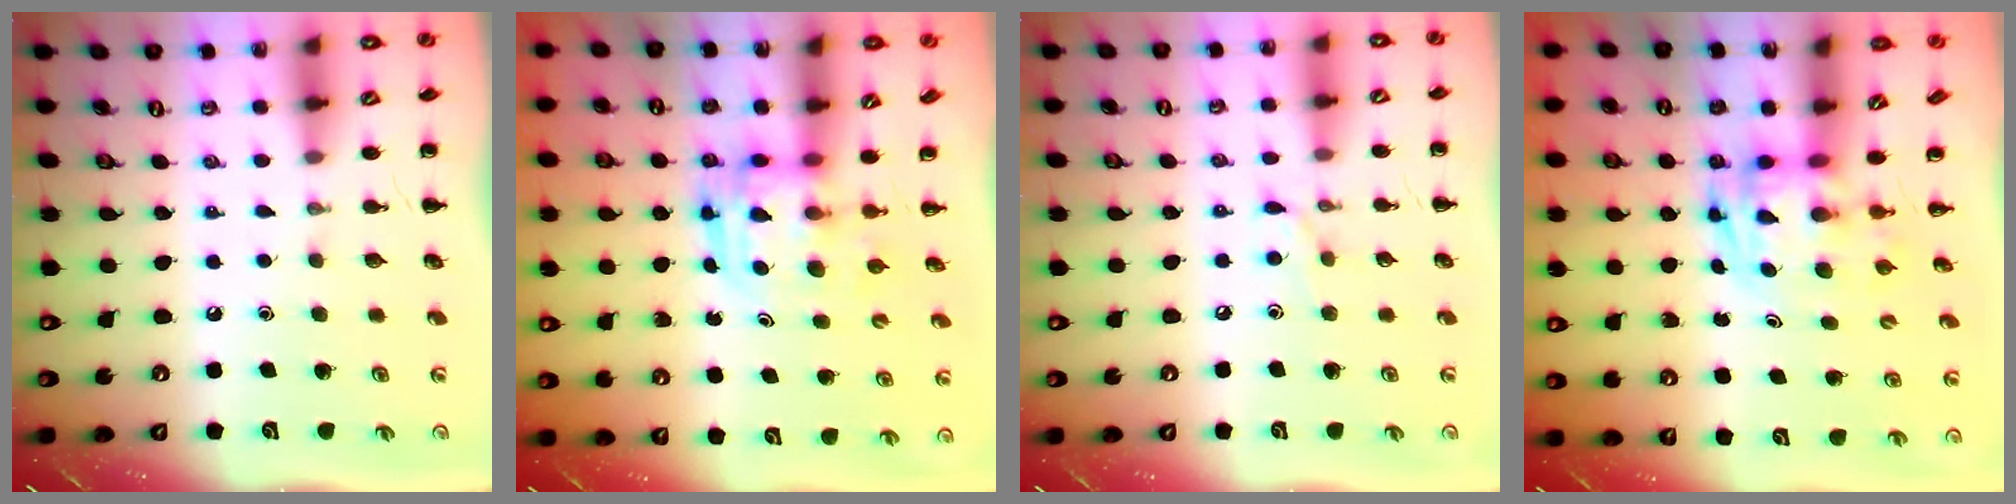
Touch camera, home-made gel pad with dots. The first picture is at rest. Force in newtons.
{"total": 3.0, "press": 3.0, "slide": 0.3}
{"total": 6.0, "press": 5.7, "slide": 1.8}
{"total": 2.7, "press": 2.6, "slide": 0.5}